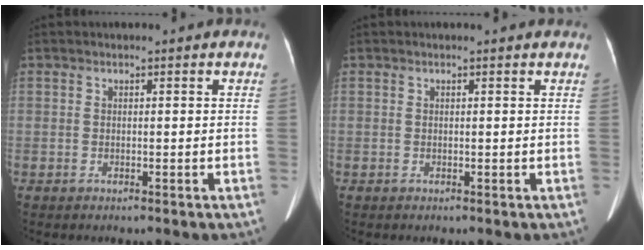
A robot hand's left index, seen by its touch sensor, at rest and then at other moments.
{"total": 0.5, "force": [0.5, 0.0, 0.1], "torque": [-0.006, 0.001, 0.003]}